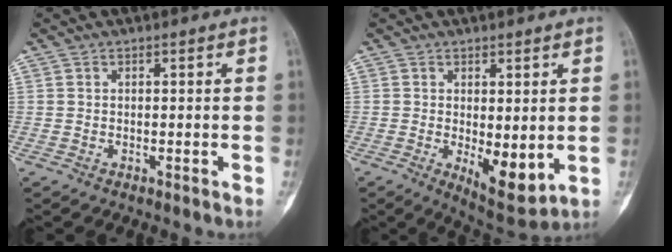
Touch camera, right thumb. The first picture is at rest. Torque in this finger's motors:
{"motor_torque": [-0.39, 0.83, 0.37, 0.56, 0.01]}